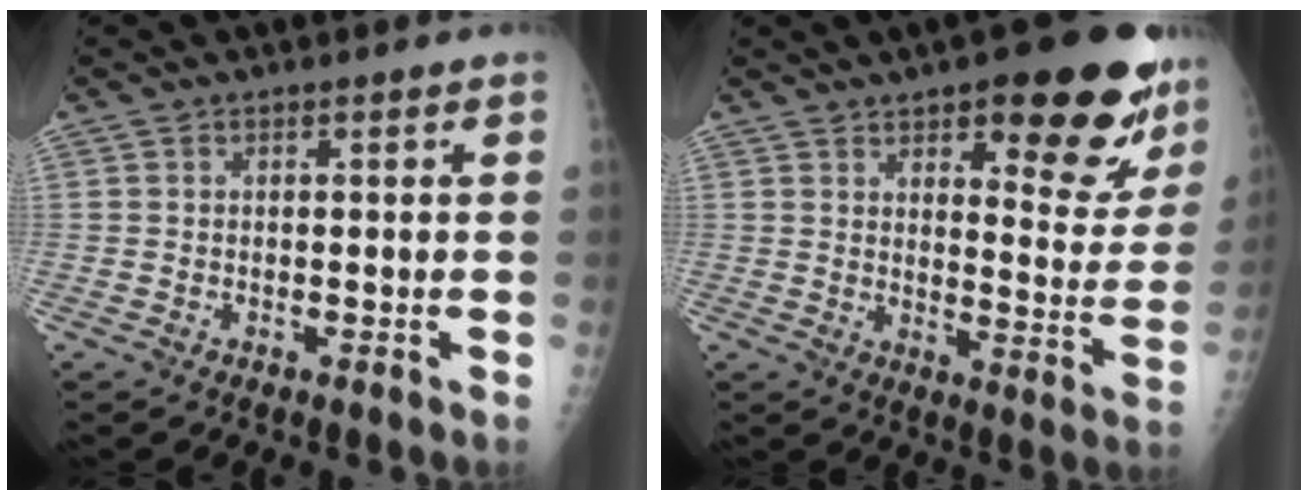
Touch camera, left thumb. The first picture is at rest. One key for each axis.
{"total": 20.8, "fx": 12.5, "fy": 7.5, "fz": 14.8, "tx": -0.133, "ty": -0.062, "tz": 0.164}